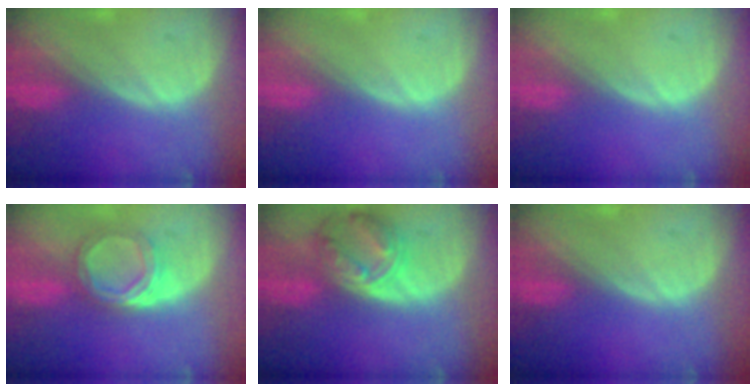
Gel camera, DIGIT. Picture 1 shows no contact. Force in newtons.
{"total": 0.0}
{"total": 0.0}
{"total": 5.4, "press": 4.8, "slide": 2.5}
{"total": 8.2, "press": 7.2, "slide": 4.0}
{"total": 0.0}